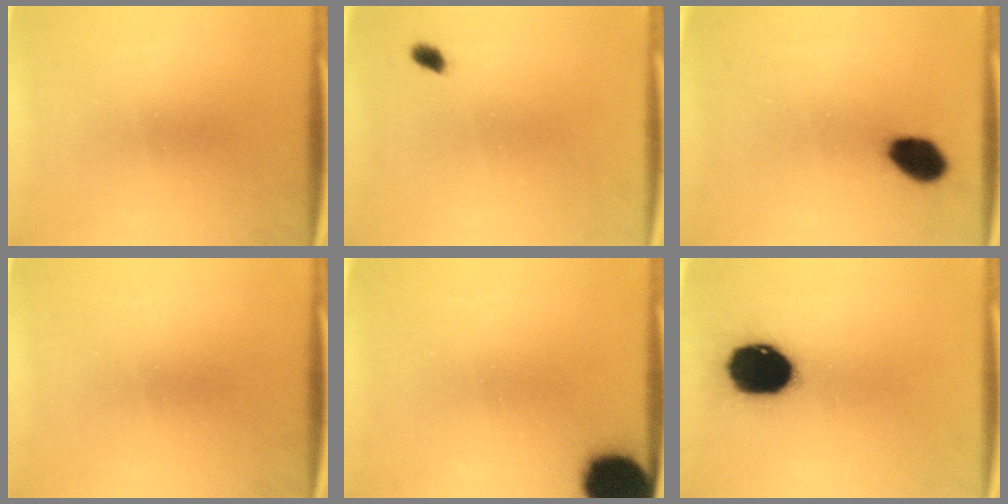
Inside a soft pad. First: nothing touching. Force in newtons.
{"total": 1.4}
{"total": 7.5}
{"total": 0.0}
{"total": 15.9}
{"total": 17.2}